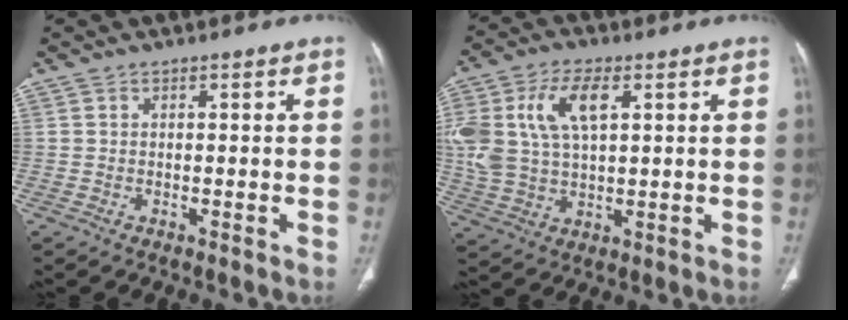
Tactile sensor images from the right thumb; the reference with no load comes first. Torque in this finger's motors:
{"motor_torque": [1.95, 2.02, 1.67, 0.39, 0.28]}